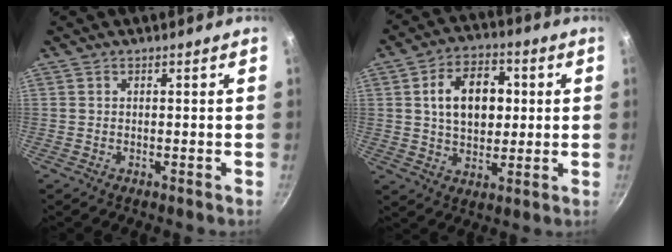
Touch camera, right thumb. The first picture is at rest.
{"total": 12.9, "force": [2.2, 8.7, 9.3], "torque": [-0.119, 0.007, 0.031]}